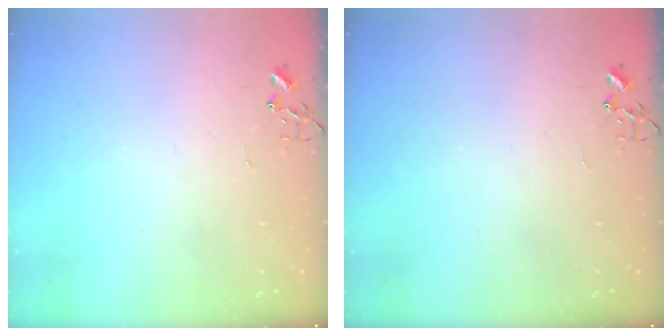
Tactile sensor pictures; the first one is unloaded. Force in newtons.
{"total": 0.0}